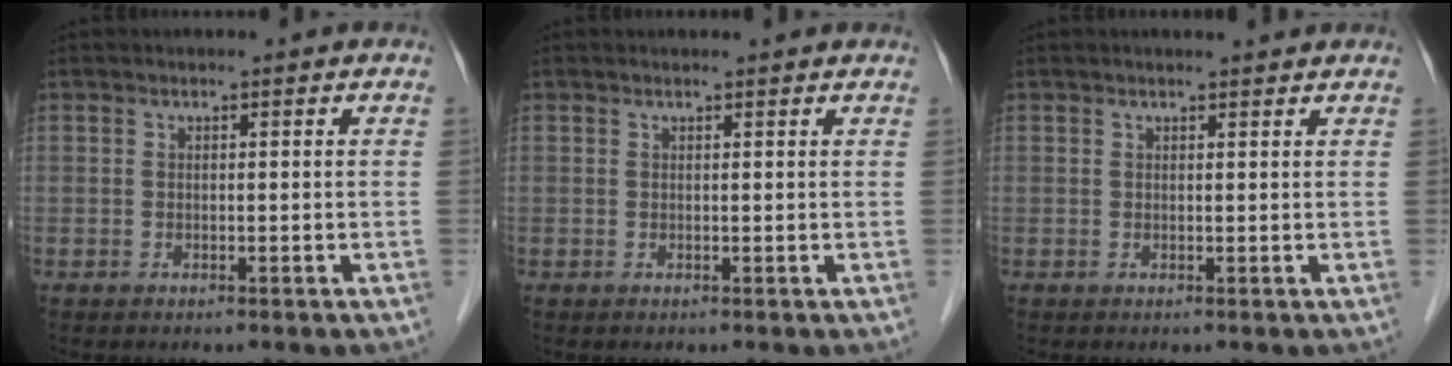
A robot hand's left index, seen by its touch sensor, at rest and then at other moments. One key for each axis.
{"total": 1.2, "fx": 1.1, "fy": 0.1, "fz": 0.3, "tx": -0.010, "ty": 0.004, "tz": 0.009}
{"total": 2.3, "fx": 2.3, "fy": 0.2, "fz": 0.5, "tx": -0.012, "ty": -0.004, "tz": 0.023}